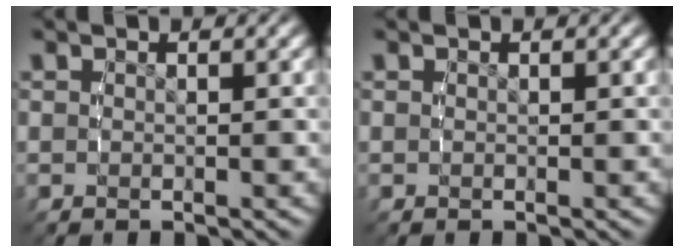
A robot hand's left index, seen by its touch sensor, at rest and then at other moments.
{"total": 0.0}